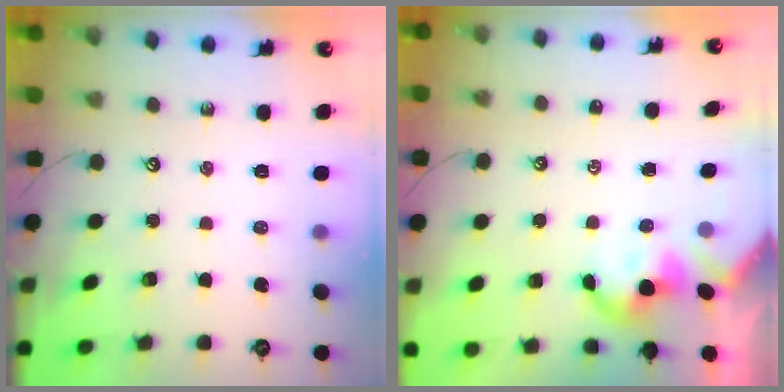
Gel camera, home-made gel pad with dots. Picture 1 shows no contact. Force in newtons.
{"total": 1.9, "press": 1.9, "slide": 0.2}